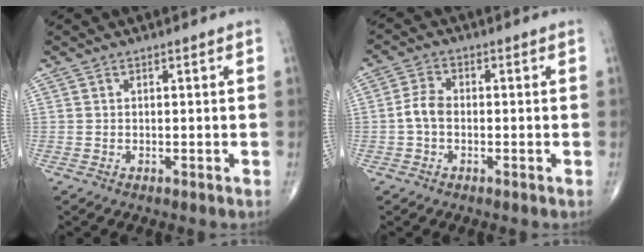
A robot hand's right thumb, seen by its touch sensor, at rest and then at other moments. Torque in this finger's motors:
{"motor_torque": [0.28, -0.09, 0.67, -0.06, 0.05]}